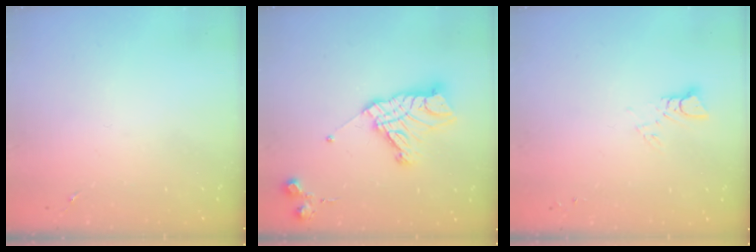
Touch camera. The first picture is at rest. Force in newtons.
{"total": 15.8, "press": 15.8, "slide": 1.3}
{"total": 2.9, "press": 2.9, "slide": 0.2}